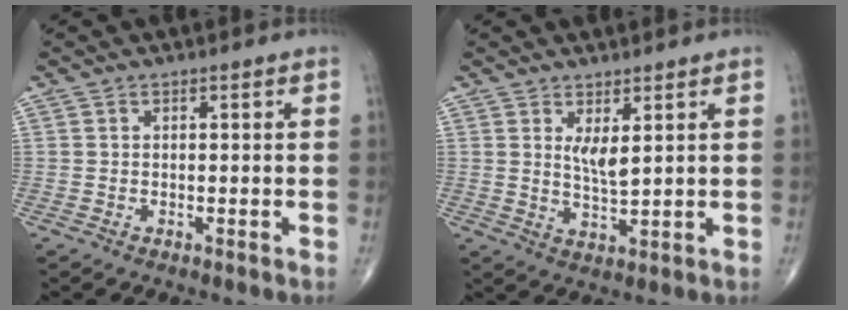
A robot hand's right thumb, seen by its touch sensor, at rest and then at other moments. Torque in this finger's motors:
{"motor_torque": [0.05, 0.33, -0.01, -0.23, 0.14]}